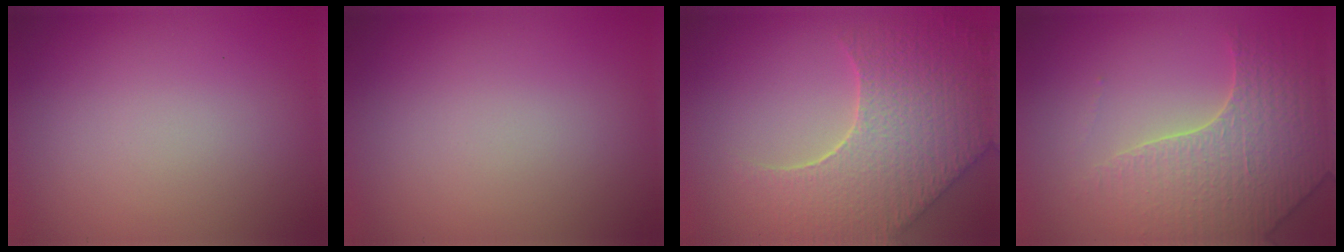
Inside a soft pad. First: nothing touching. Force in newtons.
{"total": 0.0}
{"total": 8.6, "press": 6.4, "slide": 5.7}
{"total": 4.3, "press": 4.2, "slide": 0.8}